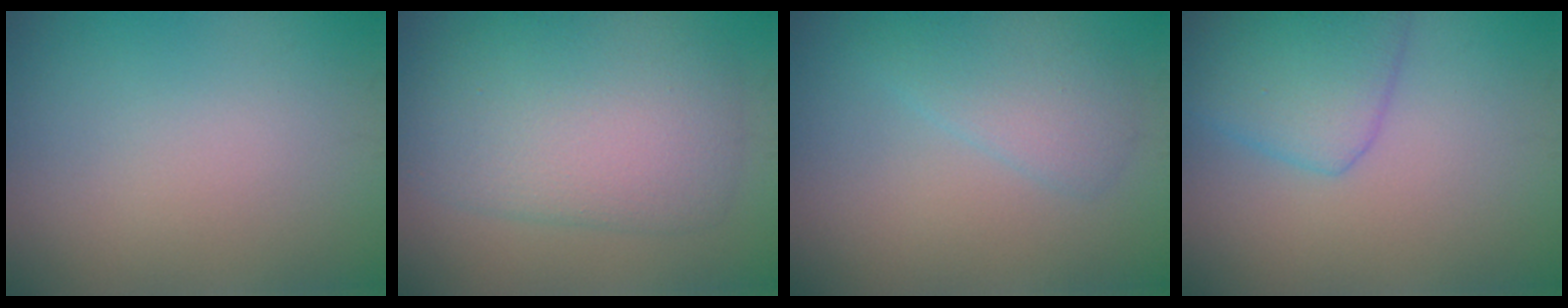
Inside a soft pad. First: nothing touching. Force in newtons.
{"total": 7.1, "press": 7.1, "slide": 0.3}
{"total": 2.7, "press": 2.7, "slide": 0.2}
{"total": 4.3, "press": 4.3, "slide": 0.3}